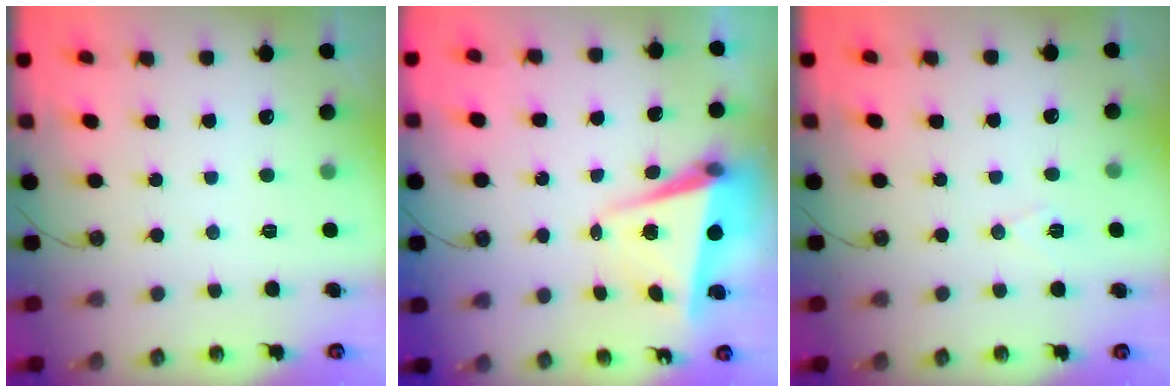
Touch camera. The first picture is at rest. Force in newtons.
{"total": 5.6, "press": 5.6, "slide": 0.2}
{"total": 6.5, "press": 4.8, "slide": 4.4}